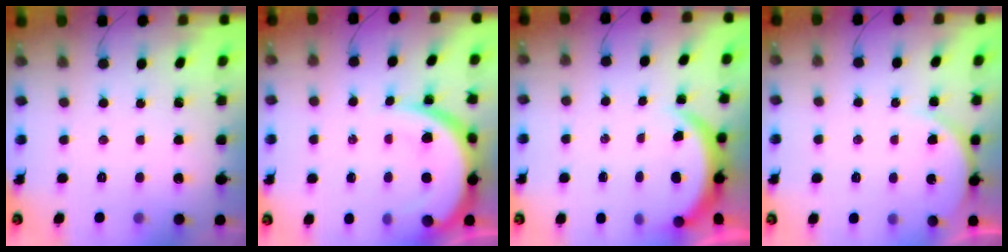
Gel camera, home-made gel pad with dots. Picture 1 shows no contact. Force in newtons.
{"total": 12.1, "press": 12.1, "slide": 1.0}
{"total": 3.9, "press": 3.9, "slide": 0.2}
{"total": 6.2, "press": 6.2, "slide": 0.4}